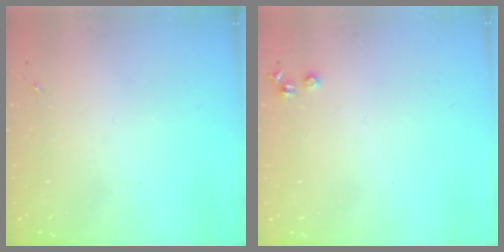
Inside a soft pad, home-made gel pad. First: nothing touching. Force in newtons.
{"total": 3.6, "press": 3.5, "slide": 0.5}